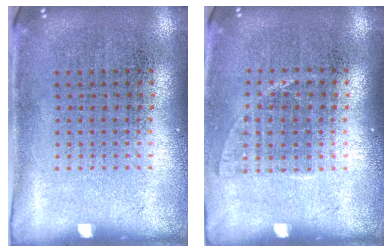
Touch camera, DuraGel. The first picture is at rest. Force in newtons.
{"total": 1.0, "press": 0.8, "slide": 0.6}